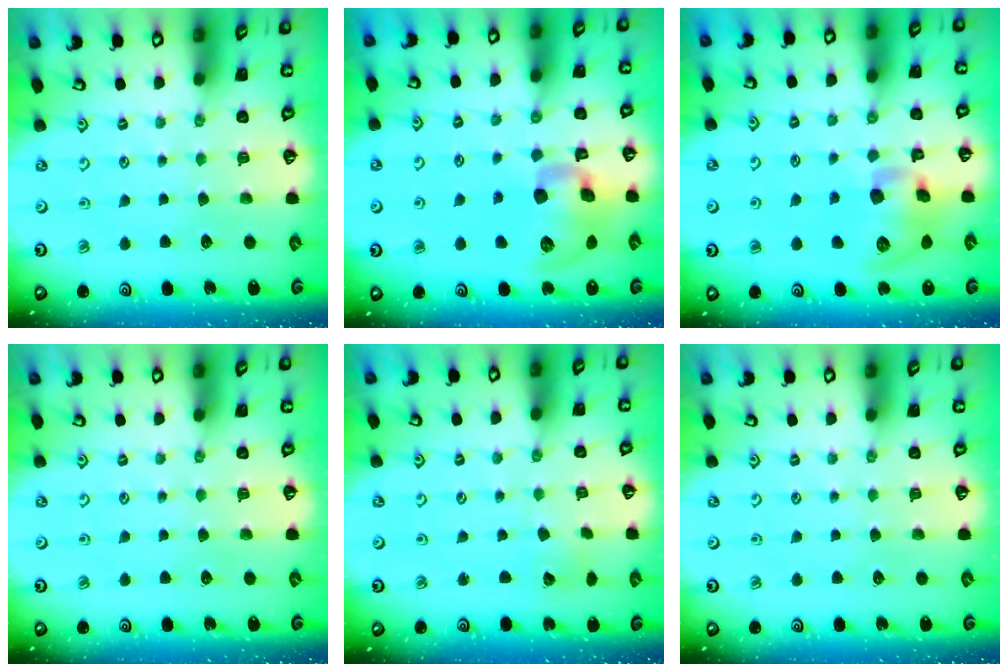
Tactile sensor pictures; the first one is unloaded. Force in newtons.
{"total": 15.1, "press": 14.9, "slide": 2.3}
{"total": 11.9, "press": 11.8, "slide": 1.8}
{"total": 0.0}
{"total": 4.2, "press": 4.2, "slide": 0.7}
{"total": 0.0}